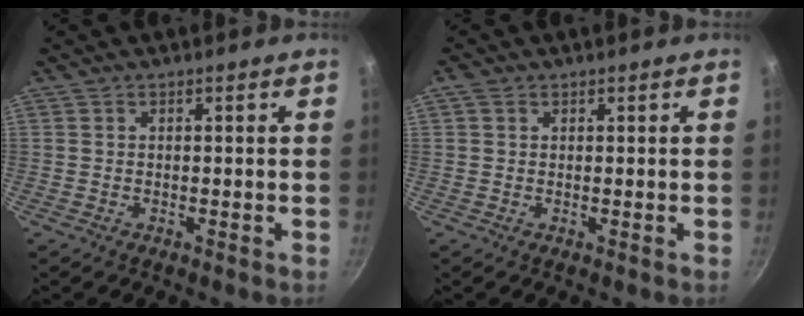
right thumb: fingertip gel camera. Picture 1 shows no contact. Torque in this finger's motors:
{"motor_torque": [0.89, 1.25, 0.17, 0.00, 0.14]}